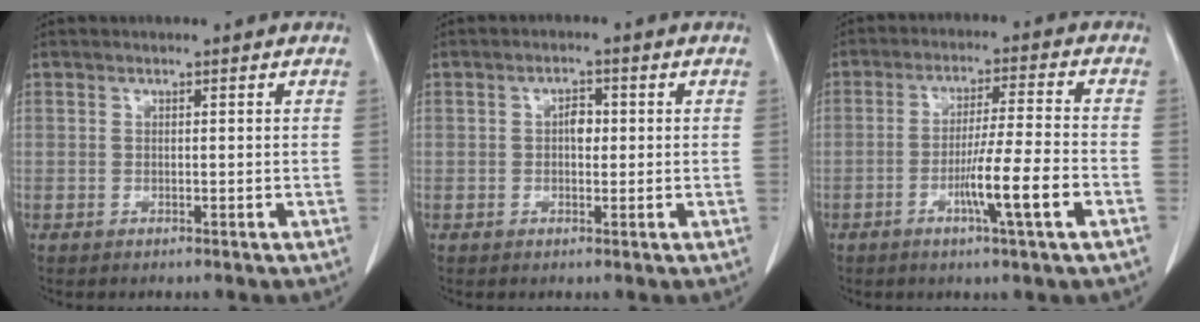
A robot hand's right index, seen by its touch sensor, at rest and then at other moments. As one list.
[{"total": 2.3, "force": [0.1, 1.3, 1.9], "torque": [-0.028, 0.006, -0.001]}, {"total": 9.0, "force": [-3.5, -0.8, 8.3], "torque": [-0.143, -0.011, -0.061]}]